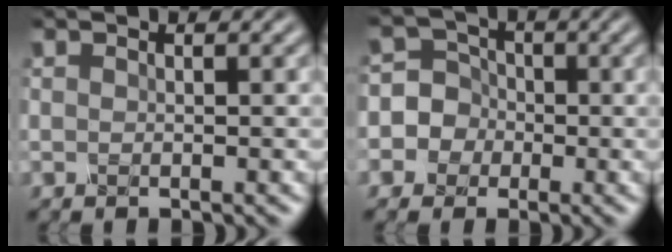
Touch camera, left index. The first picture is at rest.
{"total": 6.5, "force": [-1.3, 6.3, 1.0], "torque": [-0.008, 0.027, -0.054]}